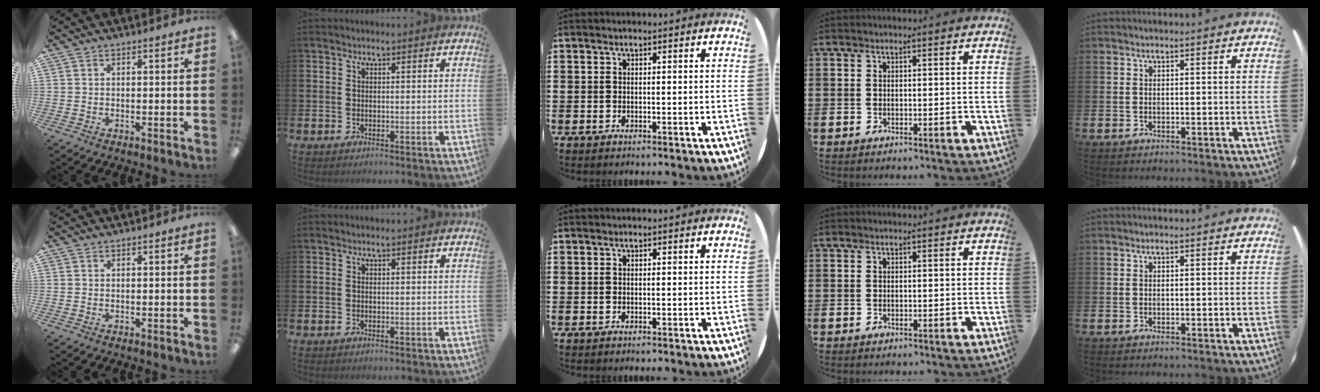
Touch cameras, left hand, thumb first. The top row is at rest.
{}